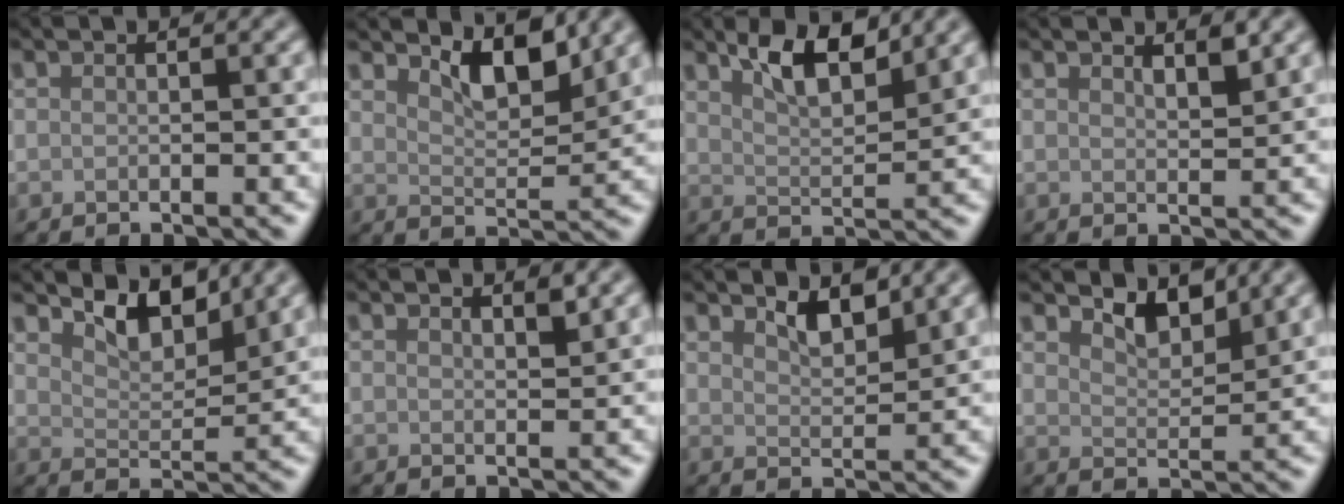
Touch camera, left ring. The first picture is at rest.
{"total": 4.1, "force": [2.9, 1.3, 2.6], "torque": [-0.049, -0.008, 0.045]}
{"total": 4.6, "force": [3.2, 1.4, 3.0], "torque": [-0.055, -0.002, 0.054]}
{"total": 1.6, "force": [1.3, 0.3, 0.8], "torque": [-0.011, -0.001, 0.020]}
{"total": 4.2, "force": [3.6, 1.3, 1.9], "torque": [-0.040, -0.008, 0.058]}
{"total": 1.1, "force": [0.9, 0.2, 0.5], "torque": [-0.006, -0.001, 0.015]}
{"total": 2.6, "force": [1.9, 0.8, 1.5], "torque": [-0.028, -0.006, 0.034]}
{"total": 3.1, "force": [2.7, 0.9, 1.2], "torque": [-0.028, -0.011, 0.042]}